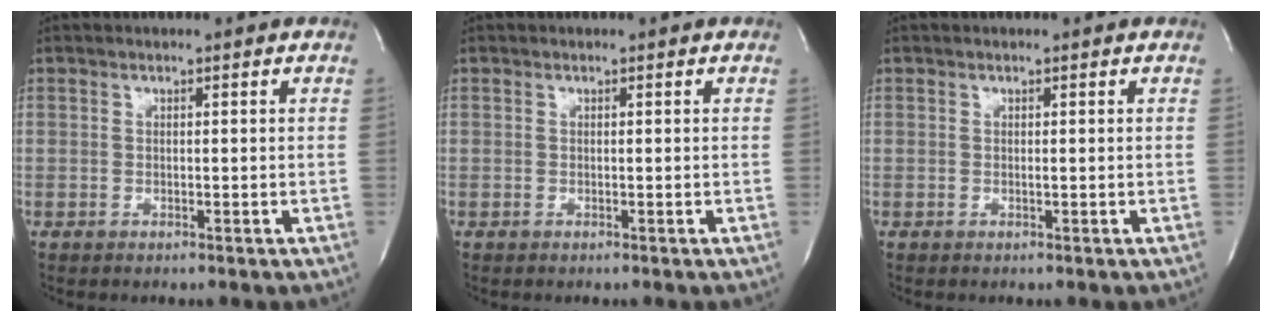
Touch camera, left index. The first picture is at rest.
{"total": 0.0}
{"total": 0.0}